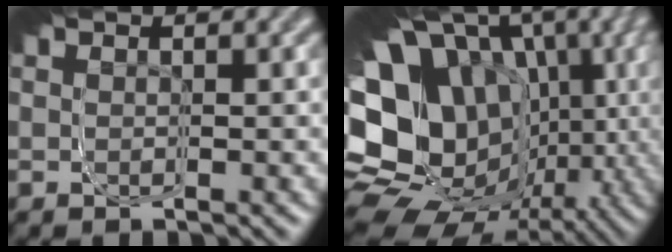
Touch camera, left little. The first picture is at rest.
{"total": 19.4, "force": [-1.2, 11.5, 15.6], "torque": [-0.211, 0.017, -0.031]}